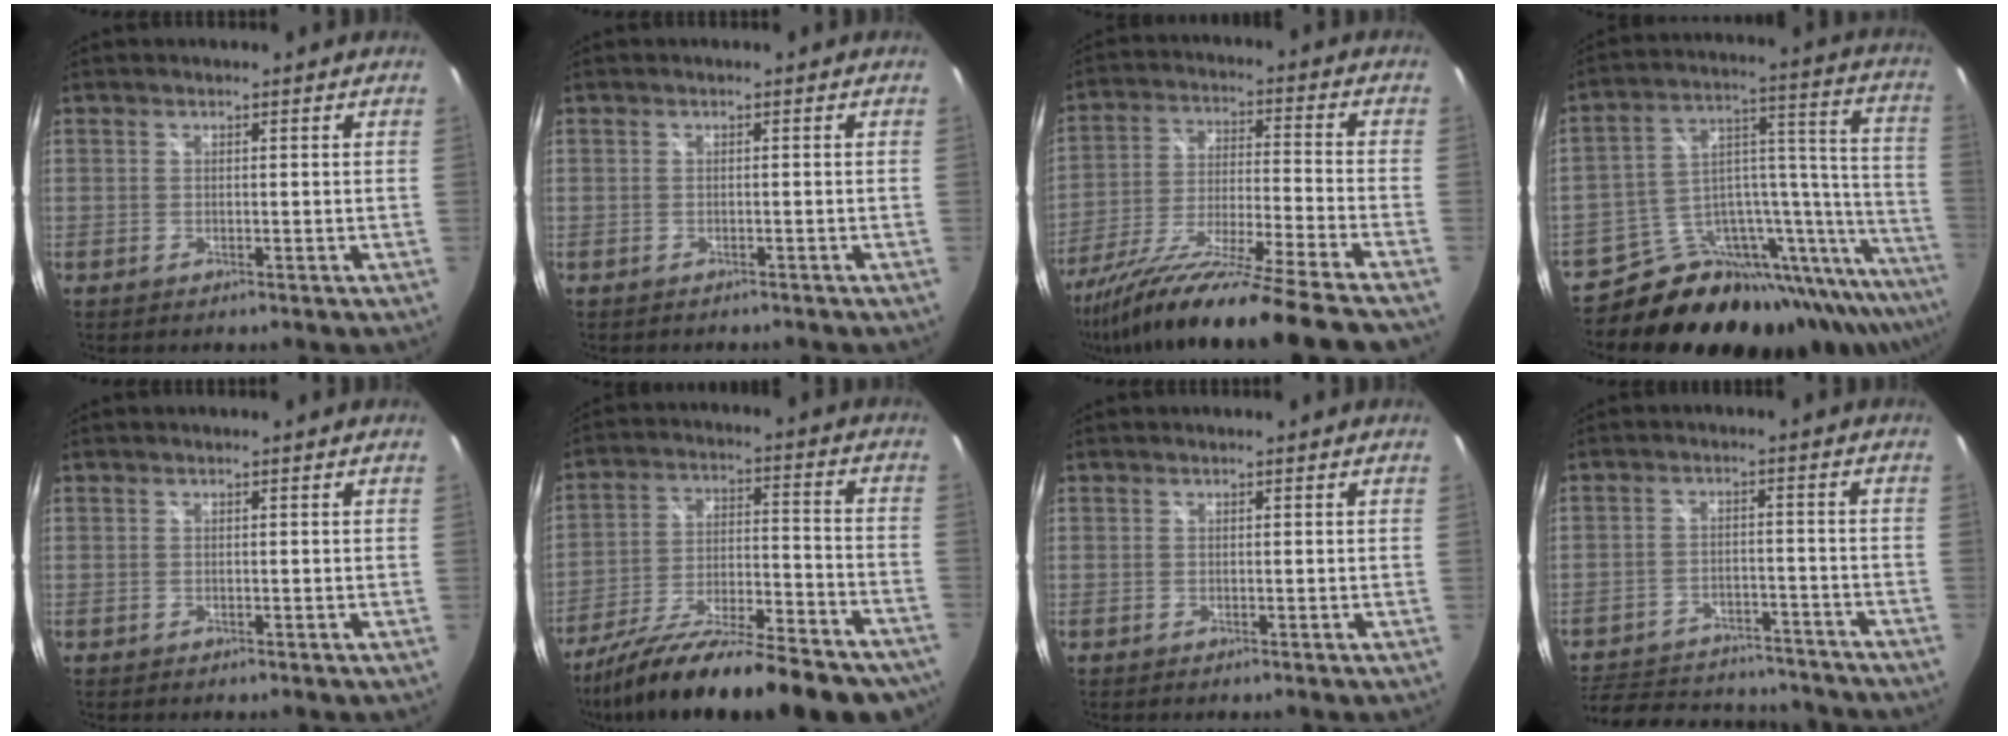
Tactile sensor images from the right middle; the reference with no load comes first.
{"total": 1.0, "force": [-0.9, 0.3, 0.3], "torque": [-0.008, -0.002, -0.011]}
{"total": 23.9, "force": [-20.1, -2.4, 12.7], "torque": [-0.218, -0.068, -0.336]}
{"total": 26.9, "force": [-21.9, 9.0, 12.7], "torque": [-0.134, 0.024, -0.328]}
{"total": 0.0}
{"total": 28.0, "force": [-23.0, 6.1, 14.8], "torque": [-0.243, -0.052, -0.331]}
{"total": 0.0}
{"total": 23.3, "force": [-19.1, 9.7, 9.4], "torque": [-0.209, 0.010, -0.244]}